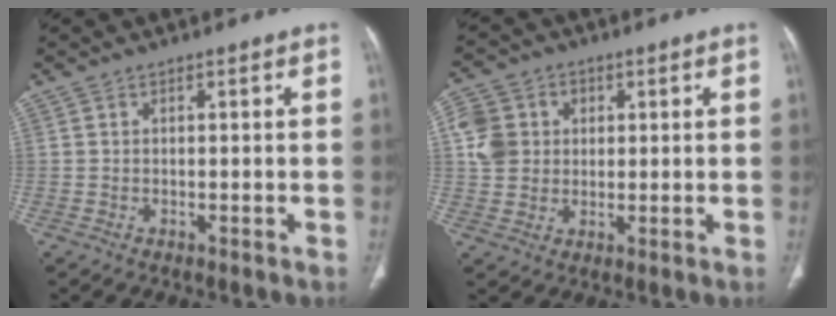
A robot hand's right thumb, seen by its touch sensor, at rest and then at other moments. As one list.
[{"total": 8.6, "force": [1.6, 7.6, 3.6], "torque": [-0.054, 0.007, 0.026]}]